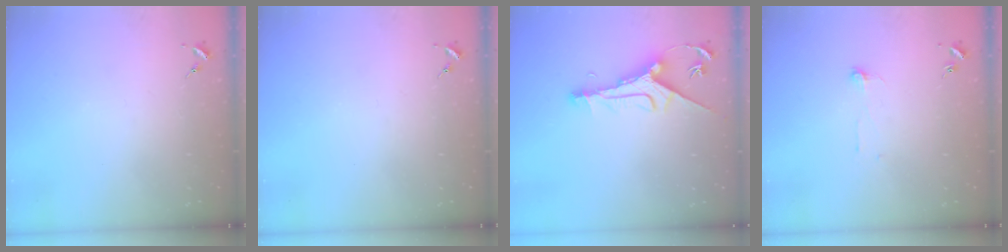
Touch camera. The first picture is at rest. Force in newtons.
{"total": 0.0}
{"total": 12.3, "press": 12.2, "slide": 0.9}
{"total": 4.0, "press": 4.0, "slide": 0.3}